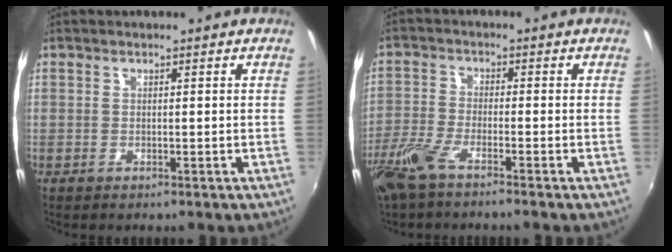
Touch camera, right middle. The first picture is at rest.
{"total": 6.5, "force": [-4.9, 1.0, 4.2], "torque": [-0.109, -0.011, -0.100]}